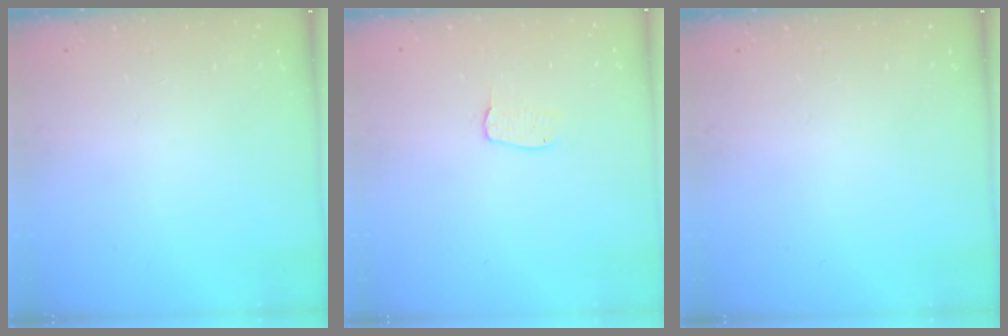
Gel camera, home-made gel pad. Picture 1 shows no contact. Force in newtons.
{"total": 4.0, "press": 4.0, "slide": 0.2}
{"total": 0.0}